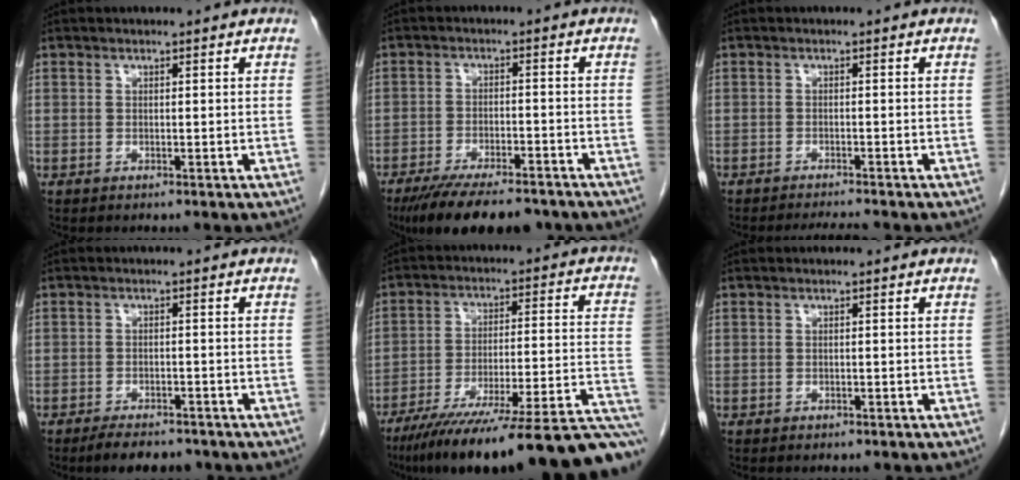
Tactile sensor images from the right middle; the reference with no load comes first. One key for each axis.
{"total": 14.0, "fx": -11.3, "fy": 3.6, "fz": 7.5, "tx": -0.123, "ty": -0.019, "tz": -0.169}
{"total": 3.2, "fx": -3.0, "fy": -0.2, "fz": 0.9, "tx": -0.017, "ty": -0.012, "tz": -0.047}
{"total": 5.8, "fx": -4.7, "fy": 2.1, "fz": 2.5, "tx": -0.042, "ty": -0.006, "tz": -0.066}
{"total": 29.8, "fx": -24.3, "fy": 1.9, "fz": 17.1, "tx": -0.159, "ty": -0.022, "tz": -0.344}
{"total": 0.9, "fx": -0.8, "fy": 0.4, "fz": 0.4, "tx": -0.015, "ty": -0.002, "tz": -0.008}